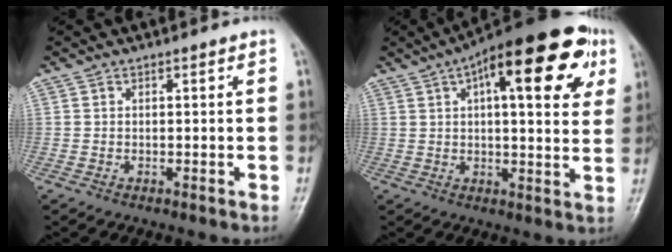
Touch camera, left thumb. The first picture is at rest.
{"total": 23.0, "force": [9.3, 8.5, 19.2], "torque": [-0.250, 0.017, 0.122]}